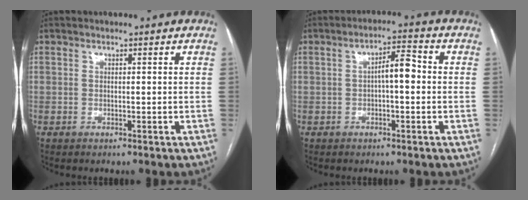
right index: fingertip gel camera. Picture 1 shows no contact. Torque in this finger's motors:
{"motor_torque": [0.82, 0.08, 0.35, 0.08]}